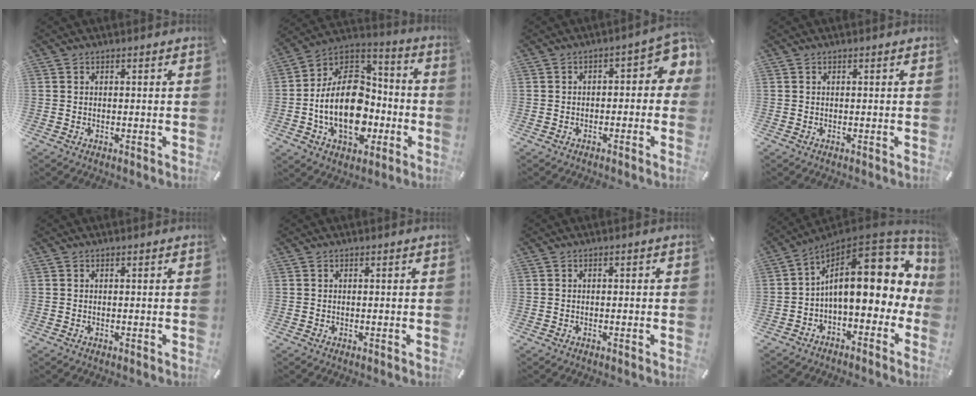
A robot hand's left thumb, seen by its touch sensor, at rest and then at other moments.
{"total": 21.8, "force": [-5.5, 14.7, 15.1], "torque": [-0.287, 0.007, -0.091]}
{"total": 7.3, "force": [0.9, 4.1, 6.0], "torque": [-0.071, -0.012, 0.009]}
{"total": 0.0}
{"total": 0.0}
{"total": 0.0}
{"total": 0.8, "force": [-0.5, 0.3, 0.6], "torque": [-0.012, 0.001, -0.009]}
{"total": 20.3, "force": [3.6, 10.7, 16.9], "torque": [-0.254, -0.044, 0.060]}